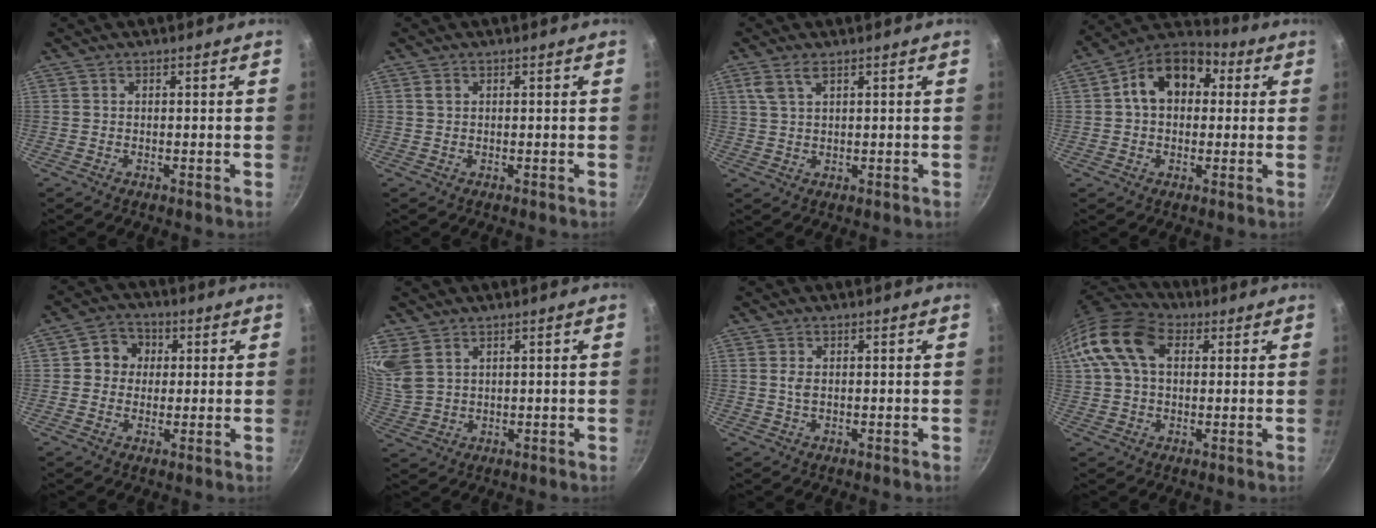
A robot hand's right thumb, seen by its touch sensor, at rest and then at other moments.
{"total": 0.9, "force": [0.3, 0.7, 0.5], "torque": [-0.008, 0.000, 0.005]}
{"total": 3.5, "force": [1.8, 1.5, 2.6], "torque": [-0.049, -0.002, 0.041]}
{"total": 13.8, "force": [2.6, 10.0, 9.1], "torque": [-0.111, 0.029, 0.020]}
{"total": 6.1, "force": [1.2, 5.5, 2.3], "torque": [0.000, 0.005, 0.006]}
{"total": 7.1, "force": [4.1, 4.4, 3.7], "torque": [-0.067, -0.009, 0.090]}
{"total": 1.6, "force": [0.3, 0.8, 1.3], "torque": [-0.026, -0.001, 0.004]}
{"total": 14.1, "force": [3.9, 9.3, 9.8], "torque": [-0.174, 0.019, 0.051]}